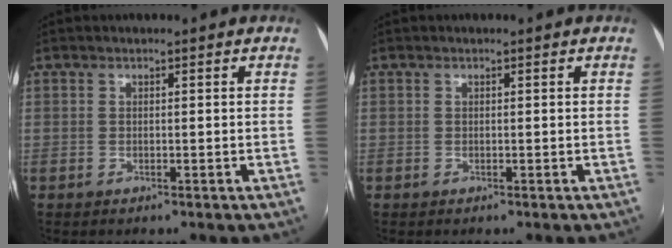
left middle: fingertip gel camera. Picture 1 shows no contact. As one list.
[{"total": 0.0}]